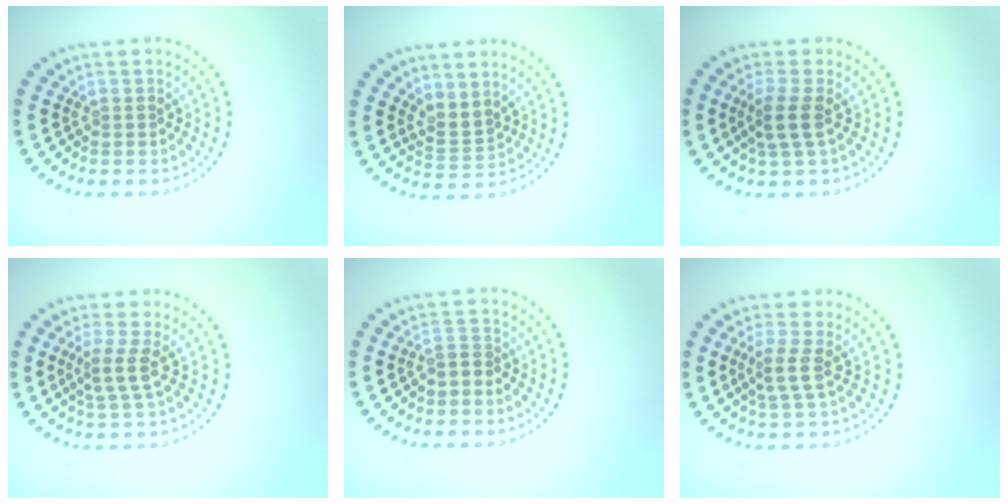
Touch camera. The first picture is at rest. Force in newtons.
{"total": 2.0, "press": 1.5, "slide": 1.3}
{"total": 2.3, "press": 1.9, "slide": 1.3}
{"total": 2.2, "press": 1.6, "slide": 1.5}
{"total": 1.6, "press": 1.3, "slide": 0.9}
{"total": 2.0, "press": 1.6, "slide": 1.2}